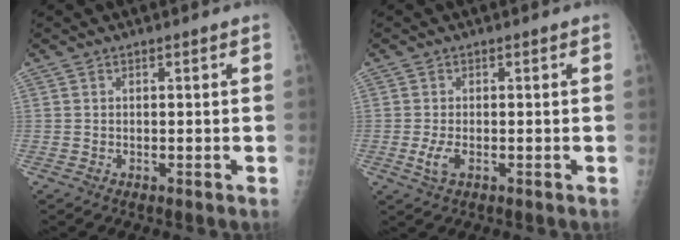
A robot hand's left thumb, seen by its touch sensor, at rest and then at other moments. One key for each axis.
{"total": 3.0, "fx": -0.6, "fy": 1.4, "fz": 2.6, "tx": -0.059, "ty": -0.001, "tz": -0.011}